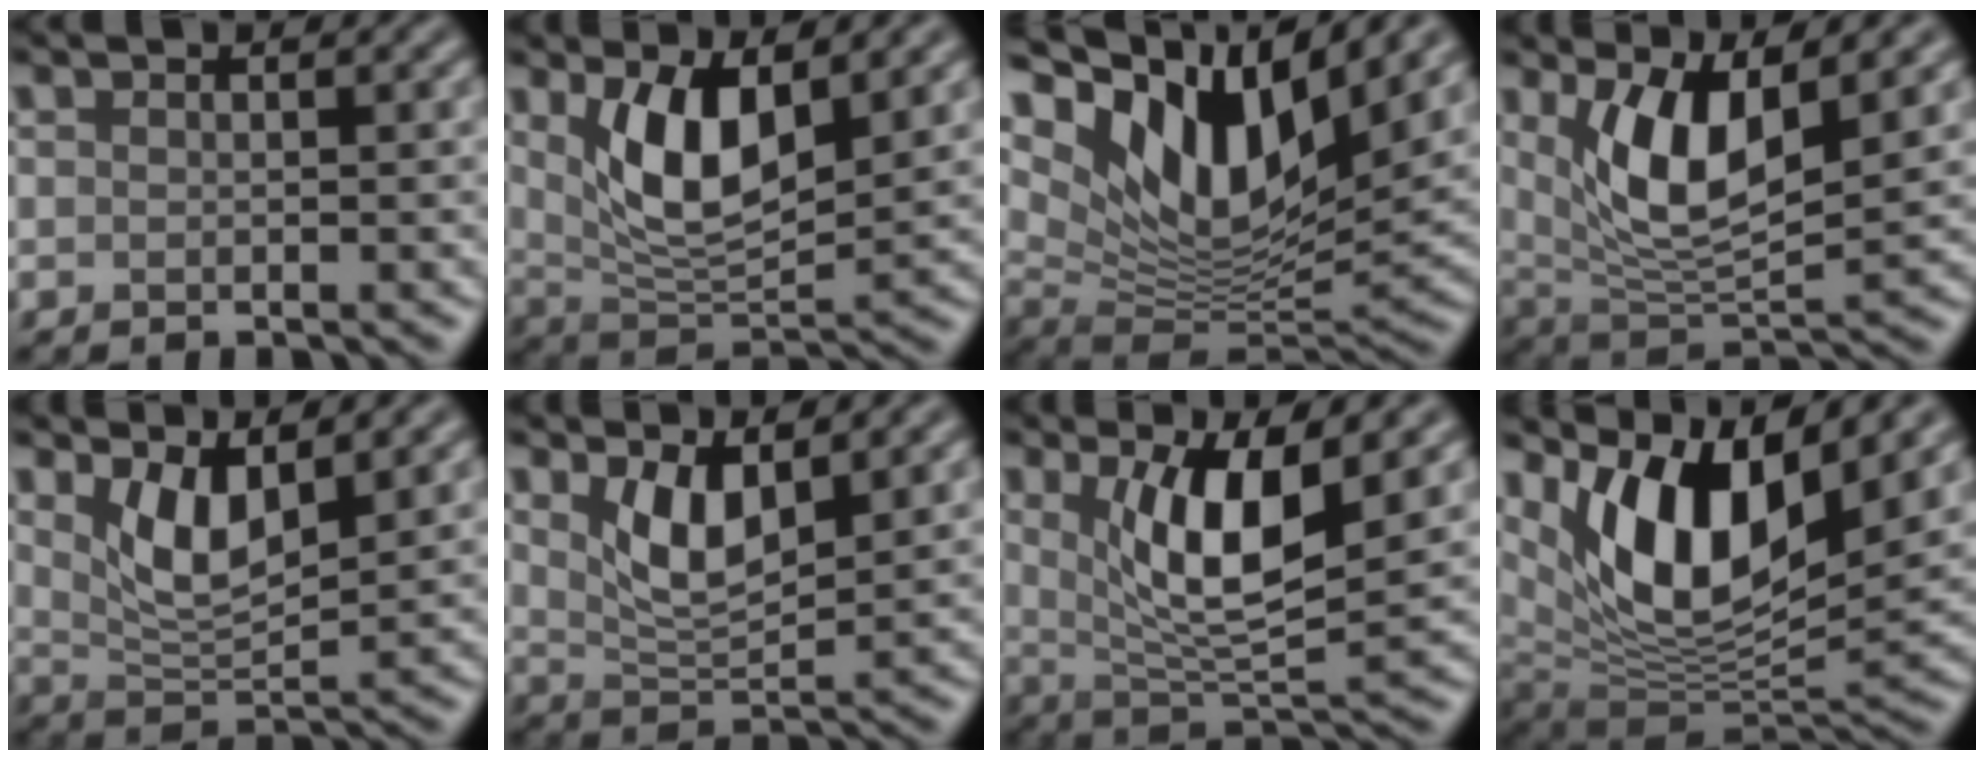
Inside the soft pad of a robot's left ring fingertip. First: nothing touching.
{"total": 6.8, "force": [2.2, 2.9, 5.7], "torque": [-0.112, -0.010, 0.047]}
{"total": 11.5, "force": [6.4, 4.7, 8.4], "torque": [-0.137, -0.003, 0.120]}
{"total": 7.2, "force": [2.5, 2.9, 6.1], "torque": [-0.125, -0.016, 0.050]}
{"total": 4.6, "force": [2.2, 1.8, 3.6], "torque": [-0.075, -0.012, 0.045]}
{"total": 4.4, "force": [2.0, 1.8, 3.5], "torque": [-0.072, -0.010, 0.041]}
{"total": 7.3, "force": [2.3, 2.3, 6.5], "torque": [-0.119, -0.015, 0.046]}
{"total": 11.2, "force": [5.3, 4.4, 8.8], "torque": [-0.152, -0.011, 0.104]}